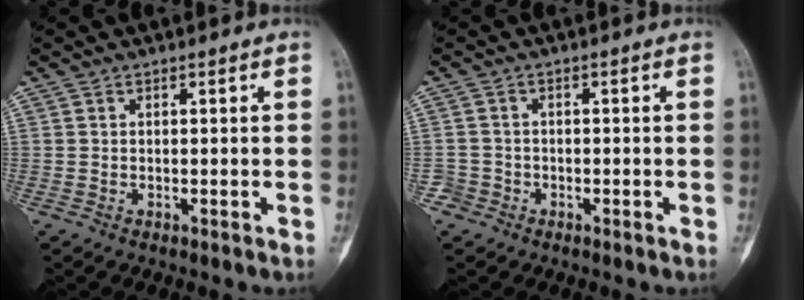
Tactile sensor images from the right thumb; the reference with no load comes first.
{"total": 2.4, "force": [-1.4, 1.9, -0.6], "torque": [0.021, 0.012, -0.033]}